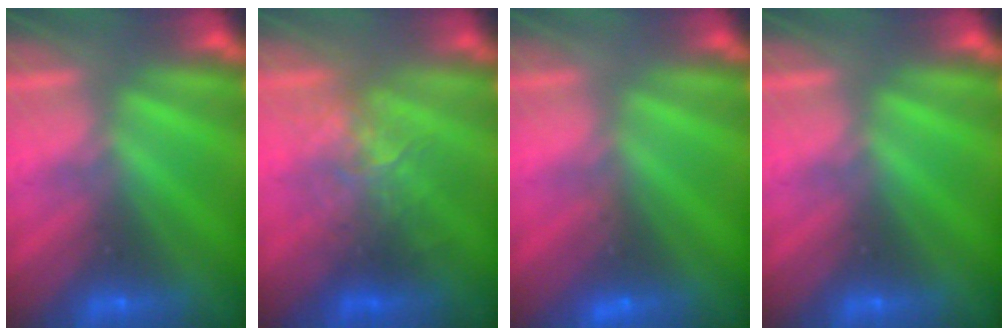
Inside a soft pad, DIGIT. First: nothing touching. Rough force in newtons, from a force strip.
{"total": 2.4}
{"total": 3.0}
{"total": 0.0}